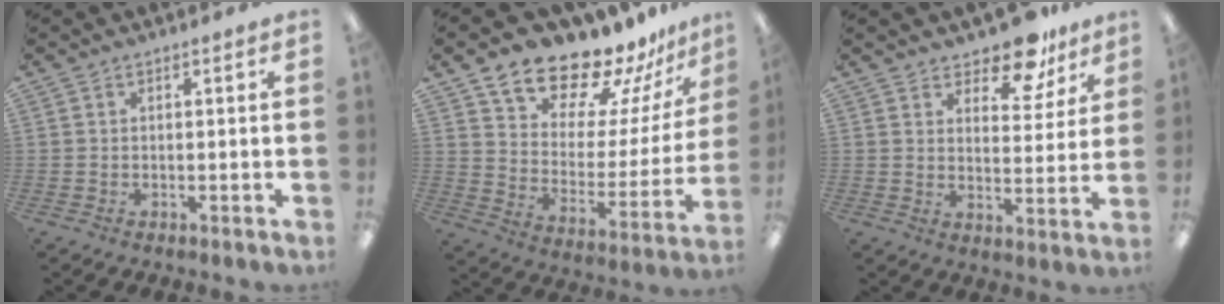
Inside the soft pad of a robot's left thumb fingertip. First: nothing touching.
{"total": 16.5, "force": [15.1, 5.6, 3.5], "torque": [-0.076, -0.135, 0.266]}
{"total": 10.6, "force": [8.8, 4.4, 4.0], "torque": [-0.055, -0.059, 0.157]}